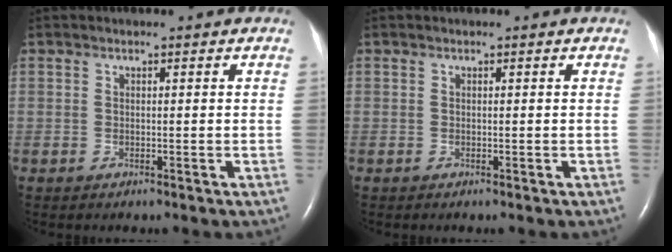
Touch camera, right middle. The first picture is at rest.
{"total": 0.0}